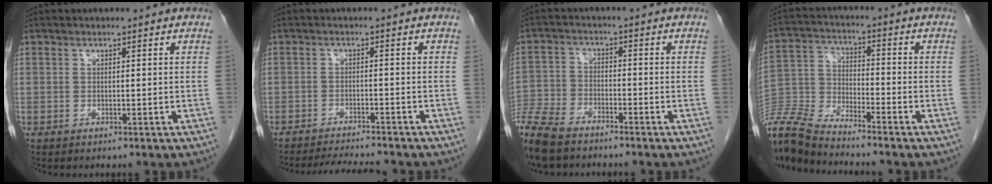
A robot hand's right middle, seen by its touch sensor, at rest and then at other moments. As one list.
[{"total": 6.0, "force": [-5.7, -0.2, 1.7], "torque": [-0.026, -0.011, -0.091]}, {"total": 10.3, "force": [-8.6, 3.3, 4.6], "torque": [-0.094, -0.020, -0.159]}, {"total": 11.8, "force": [-11.4, 0.2, 3.1], "torque": [-0.067, -0.001, -0.228]}]